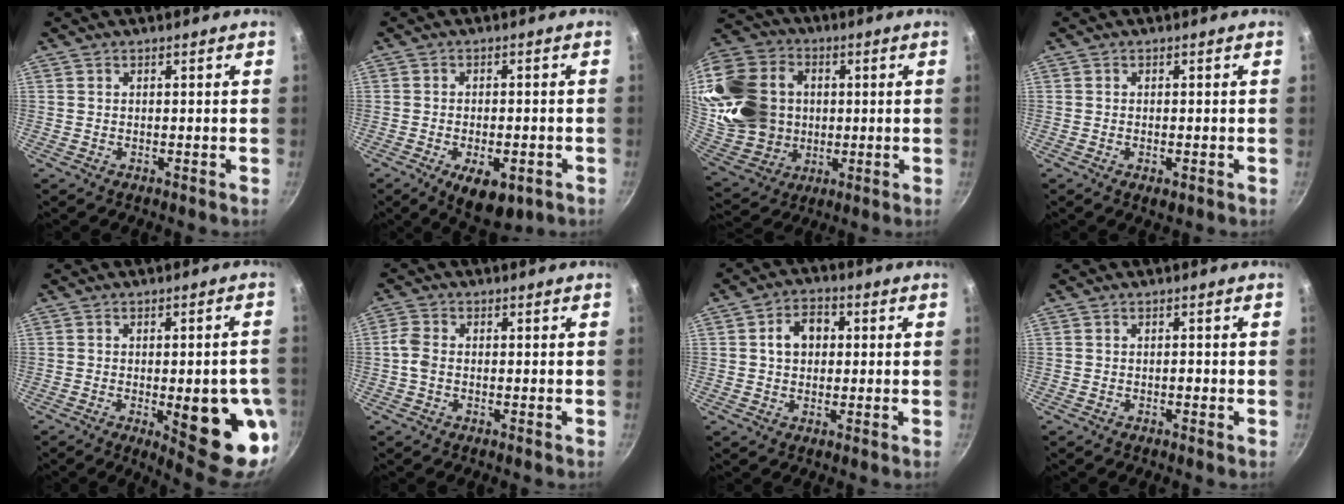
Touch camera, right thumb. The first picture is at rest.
{"total": 9.1, "force": [-3.8, 4.4, 6.9], "torque": [-0.082, 0.011, -0.043]}
{"total": 24.8, "force": [2.7, 20.2, 14.1], "torque": [-0.288, 0.015, 0.064]}
{"total": 2.0, "force": [-0.7, 0.9, 1.6], "torque": [-0.027, -0.004, -0.011]}
{"total": 14.7, "force": [-3.4, 4.3, 13.7], "torque": [-0.145, 0.003, -0.037]}
{"total": 3.2, "force": [-0.5, 2.2, 2.2], "torque": [-0.052, 0.009, -0.018]}
{"total": 6.3, "force": [0.9, 4.8, 4.0], "torque": [-0.037, 0.015, 0.007]}
{"total": 0.9, "force": [-0.3, 0.4, 0.7], "torque": [-0.010, 0.003, -0.007]}